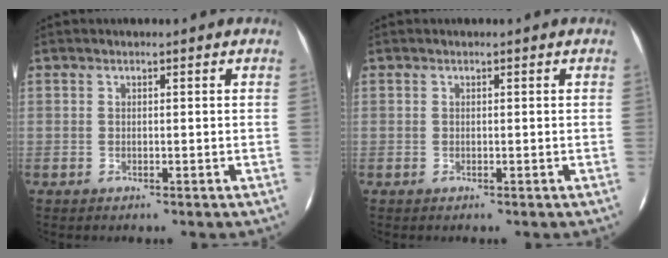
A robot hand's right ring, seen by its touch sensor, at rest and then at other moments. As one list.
[{"total": 0.0}]